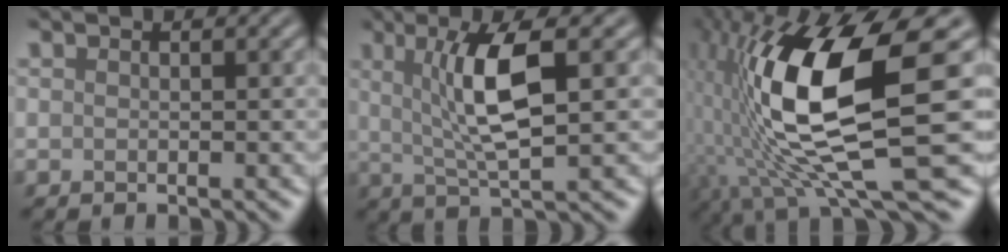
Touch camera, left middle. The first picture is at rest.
{"total": 6.1, "force": [1.2, 1.3, 5.9], "torque": [-0.110, 0.003, 0.027]}
{"total": 14.5, "force": [0.2, 4.1, 13.9], "torque": [-0.266, -0.005, 0.009]}